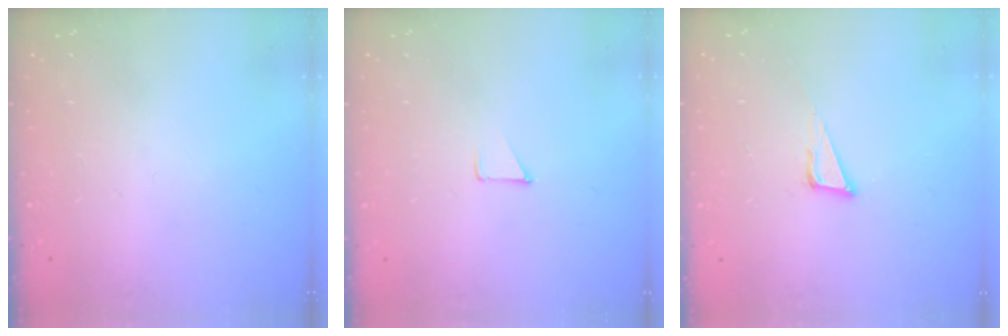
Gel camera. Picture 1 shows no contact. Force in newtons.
{"total": 2.9, "press": 2.8, "slide": 0.3}
{"total": 6.4, "press": 5.8, "slide": 2.6}